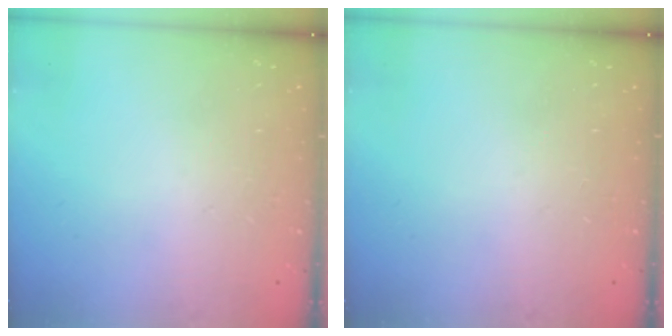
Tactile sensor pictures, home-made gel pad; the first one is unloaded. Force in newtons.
{"total": 0.0}